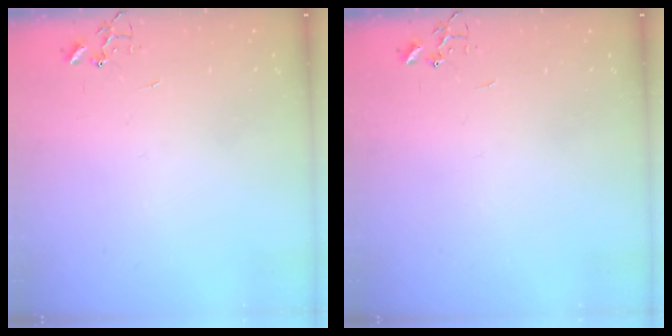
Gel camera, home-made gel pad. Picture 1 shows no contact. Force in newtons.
{"total": 0.0}